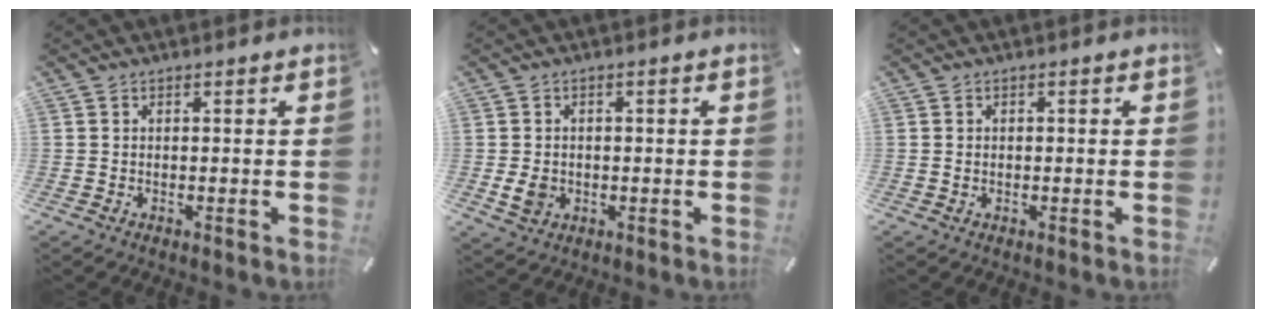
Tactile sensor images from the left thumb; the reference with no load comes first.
{"total": 4.0, "force": [-0.6, 3.3, 2.3], "torque": [-0.045, -0.002, -0.013]}
{"total": 0.9, "force": [0.0, 0.5, 0.7], "torque": [-0.014, 0.002, -0.002]}